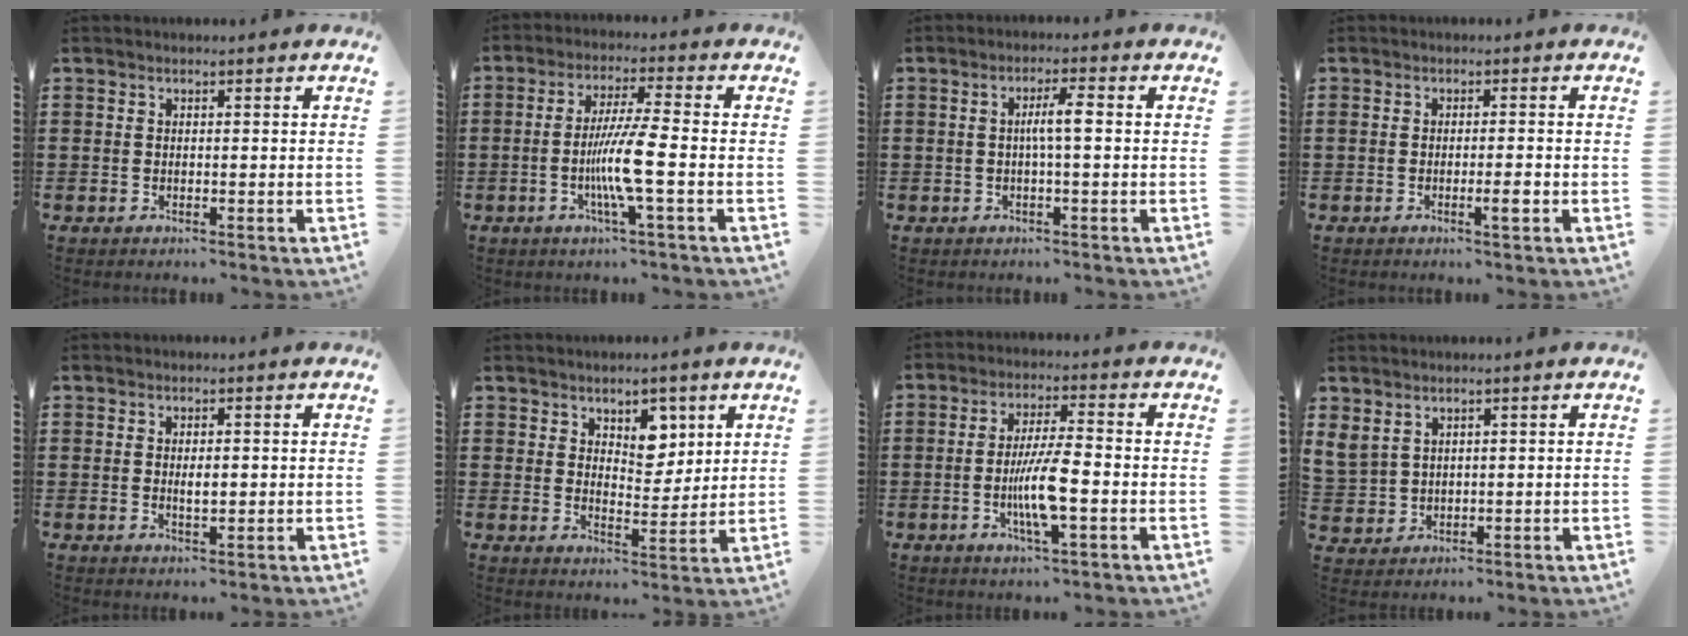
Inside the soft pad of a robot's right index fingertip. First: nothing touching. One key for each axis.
{"total": 8.0, "fx": -2.0, "fy": 0.0, "fz": 7.7, "tx": -0.152, "ty": -0.017, "tz": -0.043}
{"total": 3.6, "fx": 0.0, "fy": 0.3, "fz": 3.5, "tx": -0.066, "ty": 0.000, "tz": -0.004}
{"total": 2.4, "fx": -1.0, "fy": 0.2, "fz": 2.2, "tx": -0.037, "ty": -0.002, "tz": -0.016}
{"total": 2.0, "fx": 0.1, "fy": 0.7, "fz": 1.9, "tx": -0.036, "ty": 0.002, "tz": 0.001}
{"total": 5.3, "fx": 3.4, "fy": 3.4, "fz": 2.2, "tx": -0.036, "ty": -0.004, "tz": 0.057}
{"total": 7.9, "fx": -2.1, "fy": 1.4, "fz": 7.5, "tx": -0.144, "ty": -0.007, "tz": -0.040}
{"total": 2.9, "fx": 2.2, "fy": 1.8, "fz": 0.5, "tx": -0.022, "ty": 0.007, "tz": 0.043}